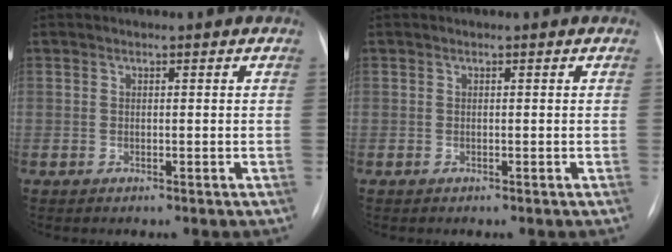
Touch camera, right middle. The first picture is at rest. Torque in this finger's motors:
{"motor_torque": [0.25, -0.26, 0.05, 0.01]}